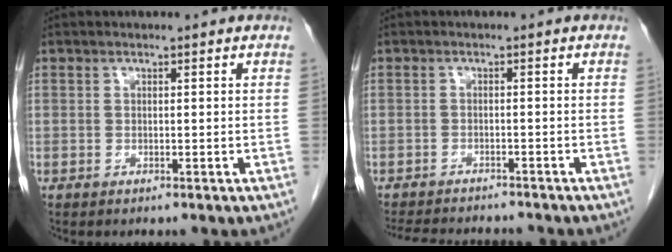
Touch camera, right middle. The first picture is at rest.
{"total": 9.3, "force": [-8.6, 1.8, 3.0], "torque": [-0.049, -0.005, -0.122]}